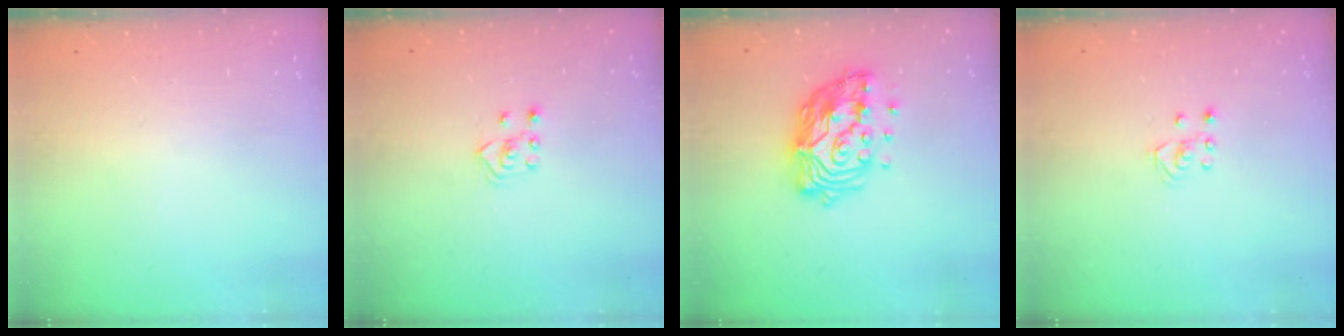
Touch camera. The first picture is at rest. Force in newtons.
{"total": 3.6, "press": 3.6, "slide": 0.4}
{"total": 14.9, "press": 14.9, "slide": 1.3}
{"total": 2.5, "press": 2.5, "slide": 0.2}